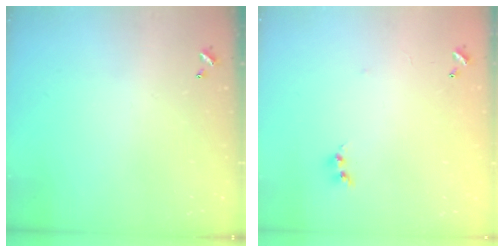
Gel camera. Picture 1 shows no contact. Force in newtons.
{"total": 6.3, "press": 6.2, "slide": 0.7}